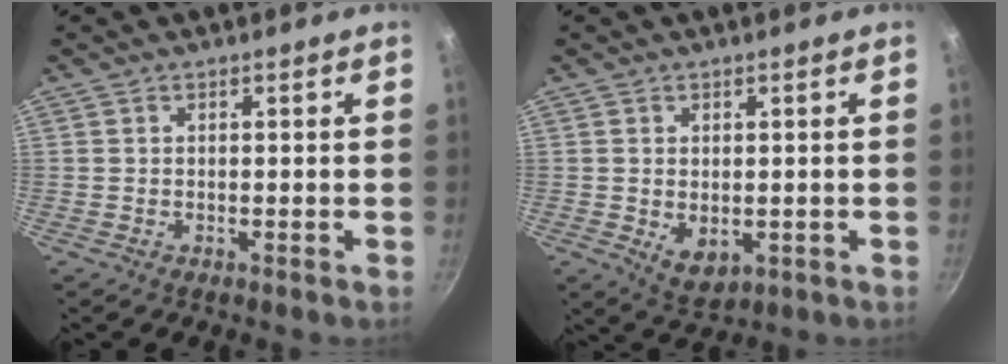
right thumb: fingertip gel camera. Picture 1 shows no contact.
{"total": 5.2, "force": [-0.4, 3.5, 3.8], "torque": [-0.055, -0.015, 0.003]}